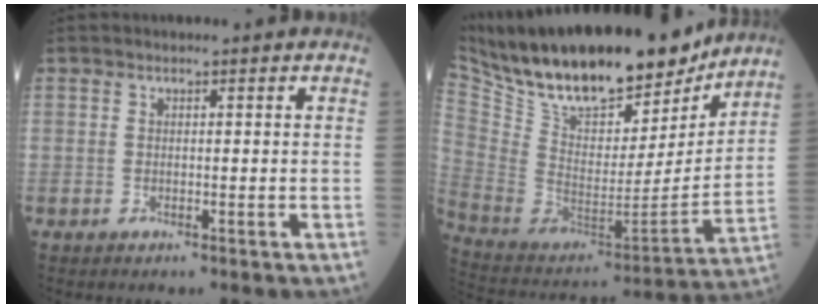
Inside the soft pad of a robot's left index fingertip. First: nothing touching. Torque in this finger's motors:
{"motor_torque": [0.26, -1.00, 0.39, 0.21]}